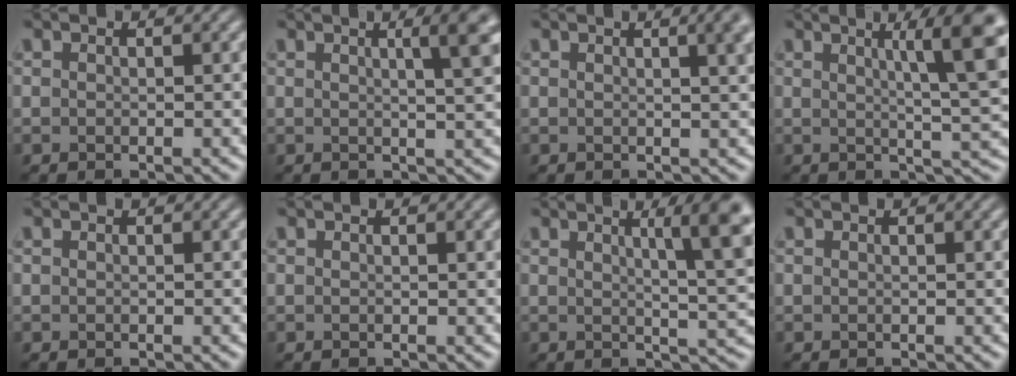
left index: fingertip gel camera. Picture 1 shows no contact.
{"total": 5.0, "force": [1.7, 1.4, 4.5], "torque": [-0.032, 0.016, 0.013]}
{"total": 5.2, "force": [1.9, 2.2, 4.3], "torque": [-0.019, 0.021, 0.007]}
{"total": 8.3, "force": [2.8, 1.6, 7.6], "torque": [-0.082, 0.012, 0.041]}
{"total": 0.0}
{"total": 0.7, "force": [0.4, 0.1, 0.6], "torque": [-0.007, 0.005, 0.006]}
{"total": 7.5, "force": [2.8, 1.6, 6.7], "torque": [-0.063, 0.012, 0.039]}
{"total": 0.0}